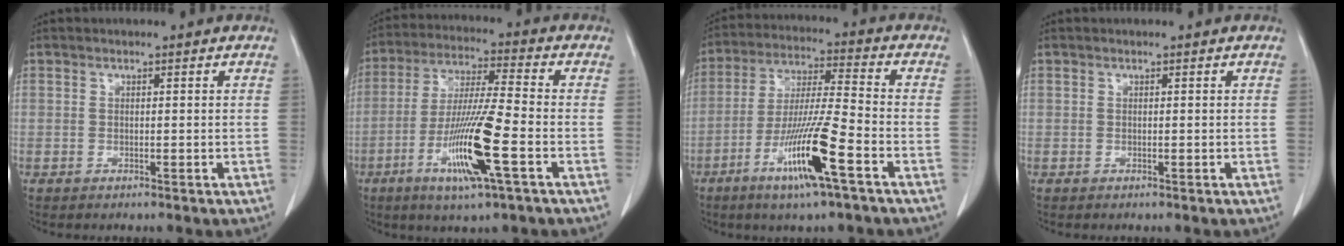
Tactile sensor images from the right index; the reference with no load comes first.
{"total": 13.6, "force": [-5.0, 0.1, 12.6], "torque": [-0.249, -0.018, -0.093]}
{"total": 13.2, "force": [-6.2, -0.1, 11.7], "torque": [-0.229, -0.016, -0.115]}
{"total": 0.0}